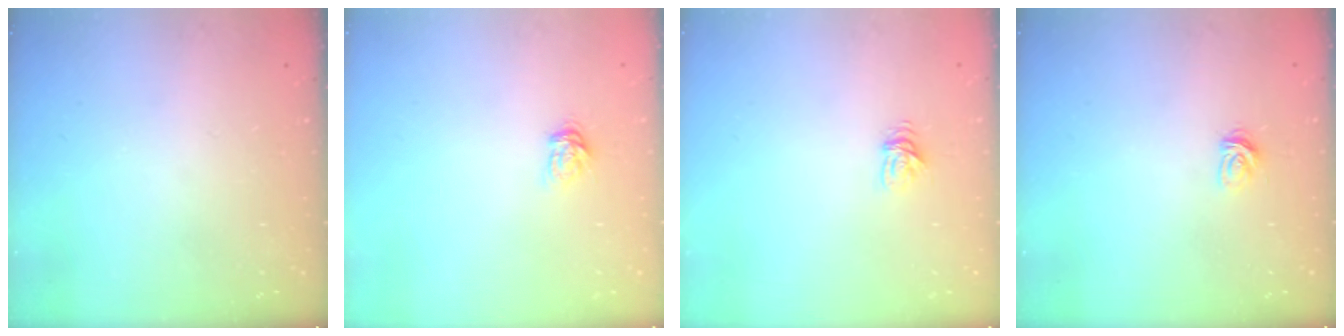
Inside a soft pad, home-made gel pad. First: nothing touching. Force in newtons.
{"total": 4.5, "press": 4.5, "slide": 0.6}
{"total": 4.3, "press": 4.3, "slide": 0.5}
{"total": 3.3, "press": 3.3, "slide": 0.4}